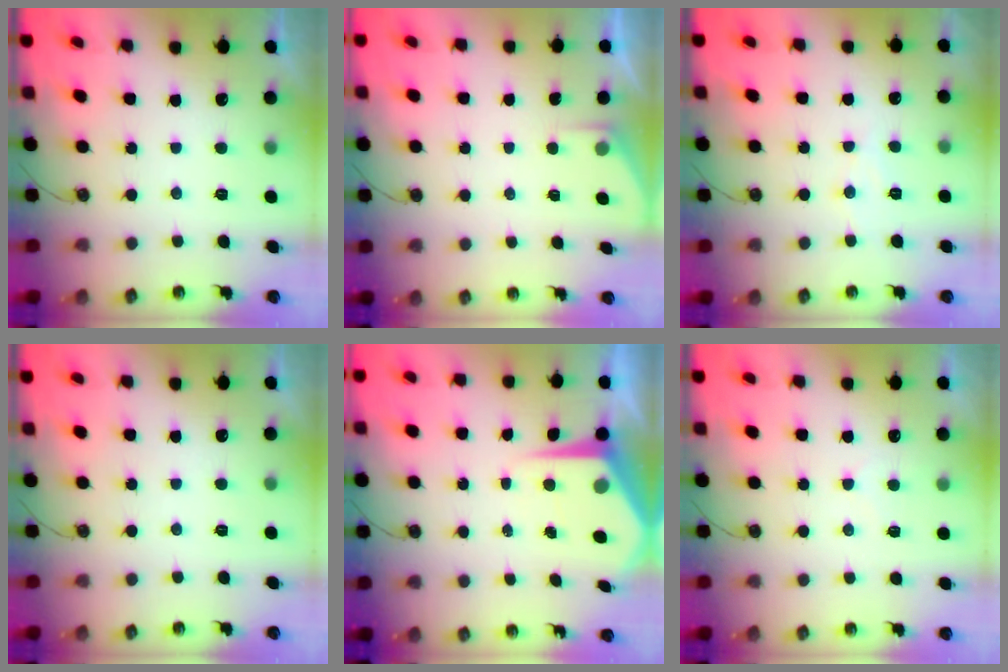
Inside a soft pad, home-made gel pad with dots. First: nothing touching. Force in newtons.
{"total": 1.4, "press": 1.3, "slide": 0.2}
{"total": 6.1, "press": 6.0, "slide": 0.4}
{"total": 0.0}
{"total": 7.1, "press": 7.1, "slide": 0.1}
{"total": 4.6, "press": 4.6, "slide": 0.4}